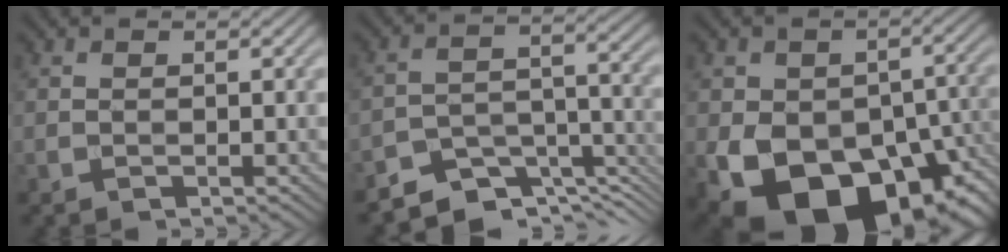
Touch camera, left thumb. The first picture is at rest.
{"total": 8.0, "force": [-6.7, 3.2, 3.0], "torque": [-0.049, -0.013, -0.122]}
{"total": 17.8, "force": [-8.0, 11.3, 11.2], "torque": [-0.177, -0.035, -0.114]}